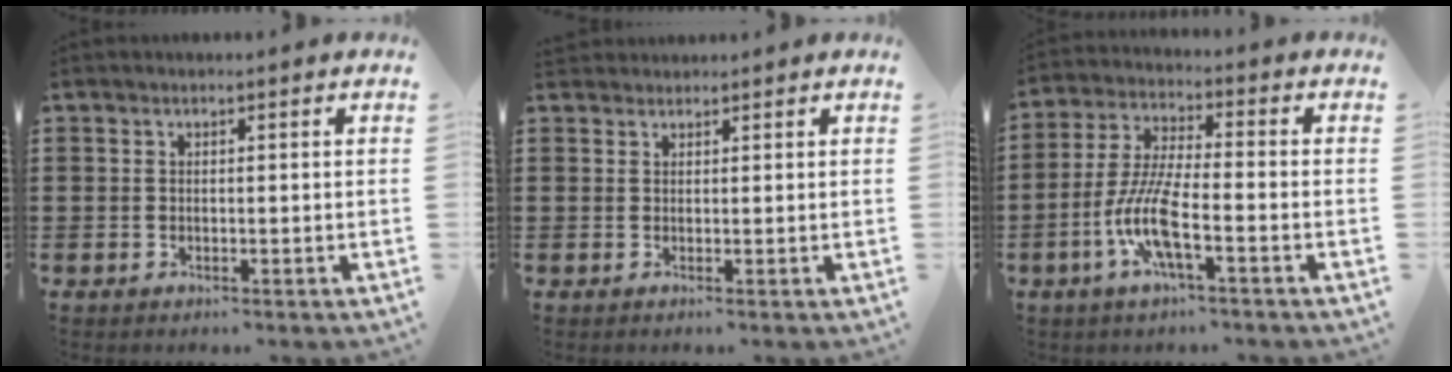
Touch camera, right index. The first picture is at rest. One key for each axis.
{"total": 1.1, "fx": 1.0, "fy": 0.3, "fz": -0.2, "tx": 0.002, "ty": 0.003, "tz": 0.020}
{"total": 8.9, "fx": -3.7, "fy": 1.9, "fz": 7.9, "tx": -0.183, "ty": -0.015, "tz": -0.077}